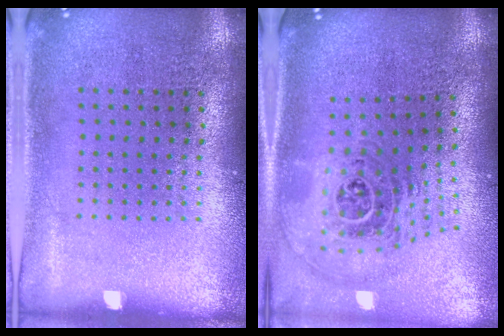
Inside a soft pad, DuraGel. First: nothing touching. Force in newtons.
{"total": 1.9, "press": 1.5, "slide": 1.2}